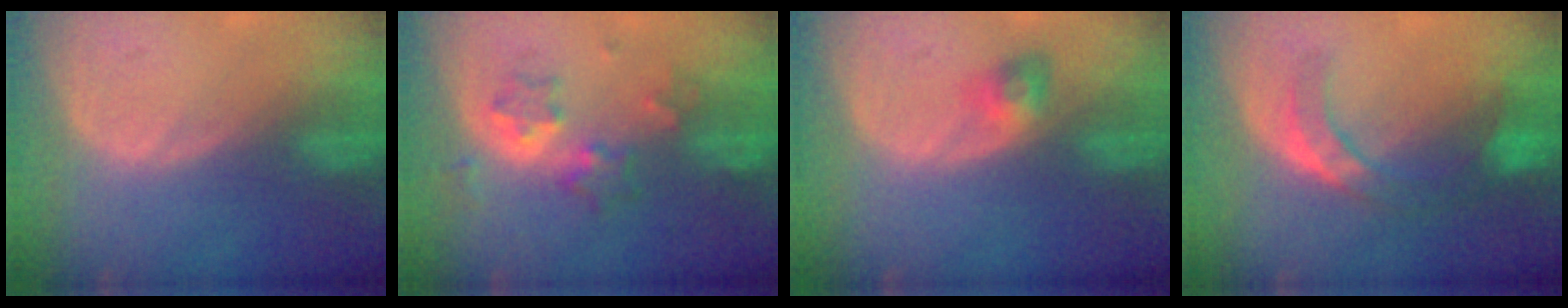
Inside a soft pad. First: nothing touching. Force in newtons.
{"total": 6.6, "press": 5.7, "slide": 3.2}
{"total": 3.0, "press": 2.6, "slide": 1.3}
{"total": 7.3, "press": 6.5, "slide": 3.3}